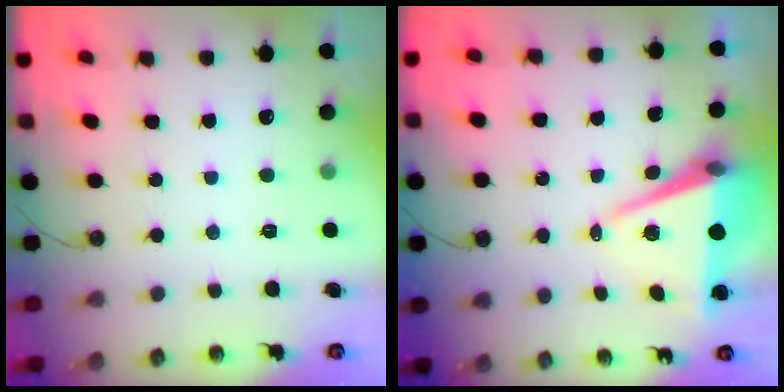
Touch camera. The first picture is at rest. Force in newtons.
{"total": 8.5, "press": 7.4, "slide": 4.2}